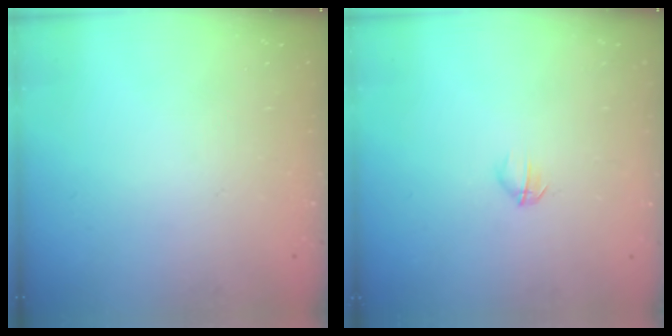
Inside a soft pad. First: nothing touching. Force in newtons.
{"total": 2.7, "press": 2.6, "slide": 0.8}